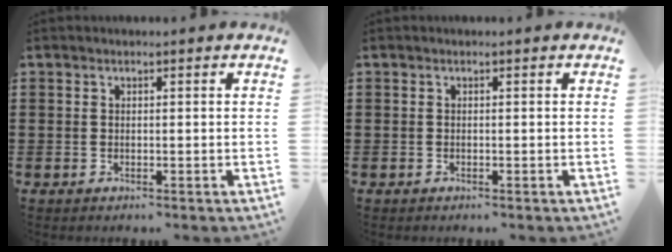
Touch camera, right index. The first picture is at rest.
{"total": 0.0}